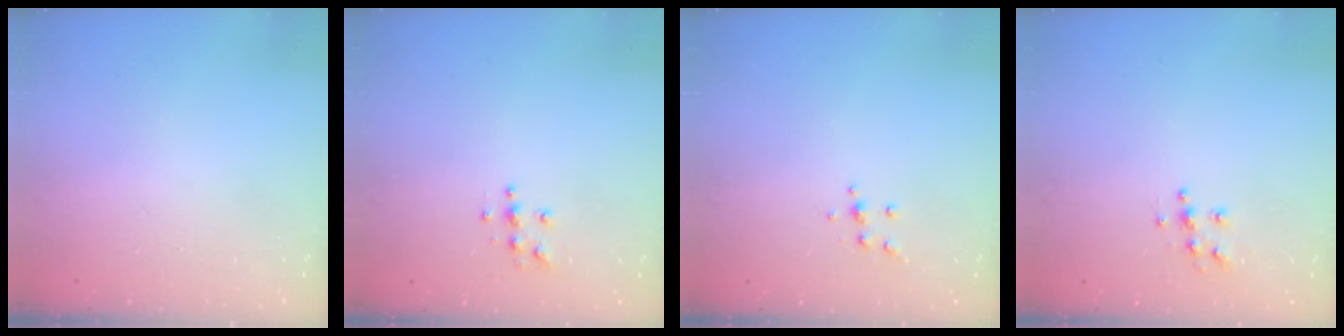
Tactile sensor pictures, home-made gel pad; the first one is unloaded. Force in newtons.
{"total": 4.9, "press": 4.9, "slide": 0.2}
{"total": 4.1, "press": 4.0, "slide": 1.0}
{"total": 6.2, "press": 6.2, "slide": 0.2}